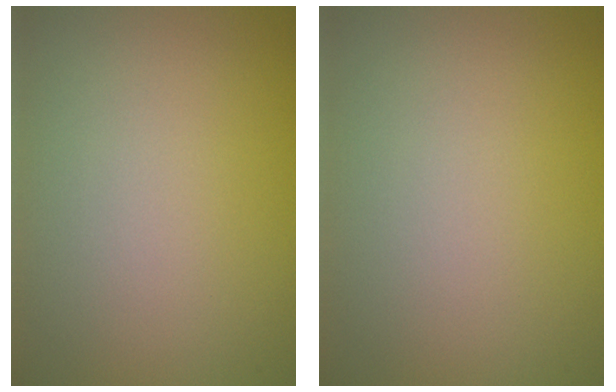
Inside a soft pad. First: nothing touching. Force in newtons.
{"total": 0.0}